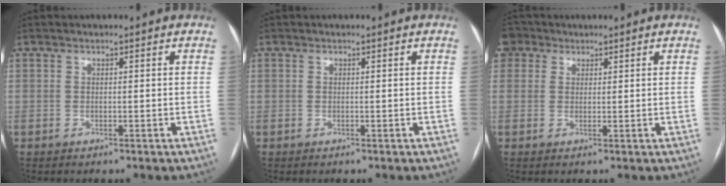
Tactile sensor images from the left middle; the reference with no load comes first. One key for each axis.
{"total": 0.0}
{"total": 4.0, "fx": 2.2, "fy": 3.3, "fz": 0.7, "tx": -0.016, "ty": 0.021, "tz": 0.042}